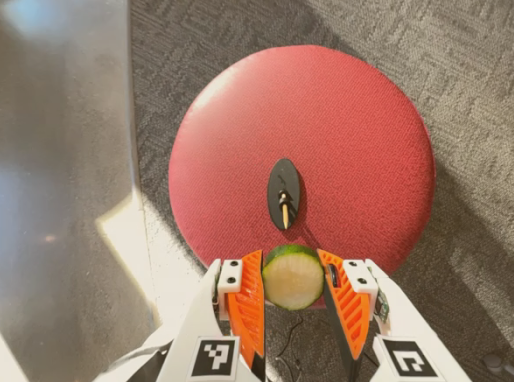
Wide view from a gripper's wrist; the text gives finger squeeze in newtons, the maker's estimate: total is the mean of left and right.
{"total": 13.1, "left": 13.1, "right": 13.2}